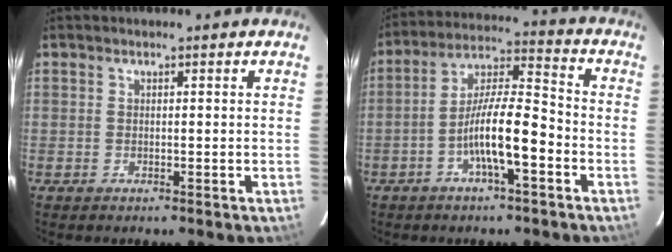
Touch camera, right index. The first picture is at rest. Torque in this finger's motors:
{"motor_torque": [1.65, -0.49, 0.83, 0.18]}